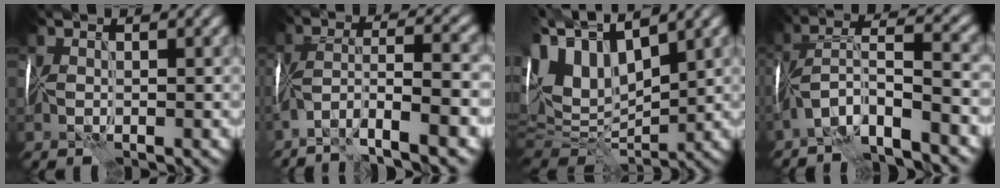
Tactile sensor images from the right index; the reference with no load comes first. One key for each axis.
{"total": 7.2, "fx": -4.0, "fy": 1.7, "fz": 5.7, "tx": -0.101, "ty": 0.015, "tz": -0.077}
{"total": 11.3, "fx": 5.6, "fy": 5.6, "fz": 8.1, "tx": -0.190, "ty": 0.025, "tz": 0.099}
{"total": 7.2, "fx": -4.7, "fy": 1.5, "fz": 5.3, "tx": -0.089, "ty": 0.016, "tz": -0.095}